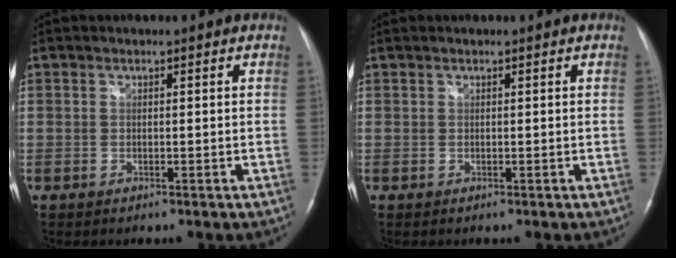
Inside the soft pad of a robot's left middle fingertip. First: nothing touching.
{"total": 0.0}